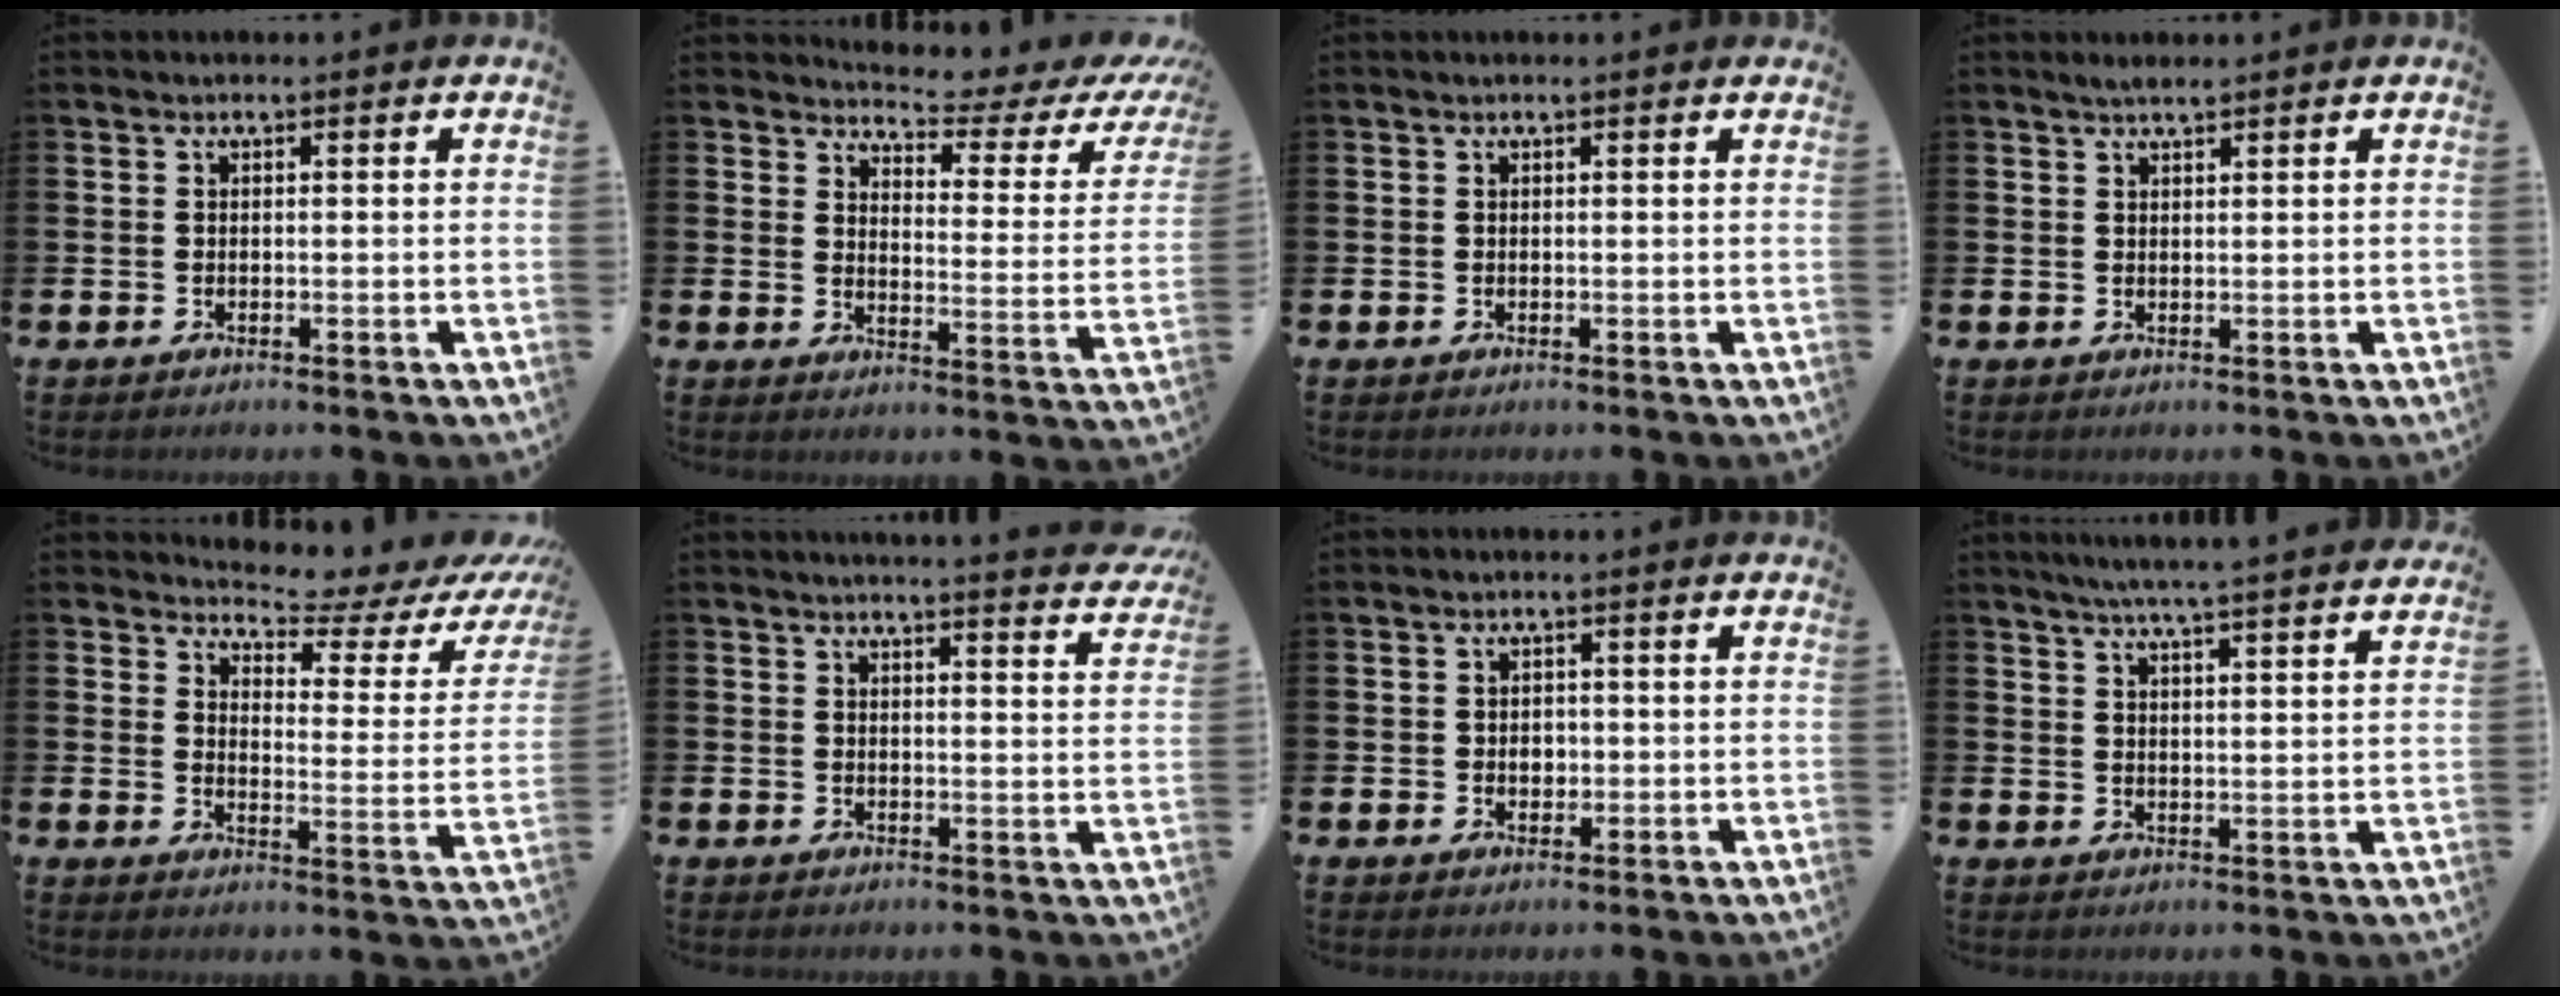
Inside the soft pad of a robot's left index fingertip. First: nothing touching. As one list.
[{"total": 4.0, "force": [3.7, 1.0, 1.3], "torque": [-0.030, -0.038, 0.051]}, {"total": 0.0}, {"total": 1.5, "force": [1.4, 0.3, 0.6], "torque": [-0.005, 0.000, 0.023]}, {"total": 5.1, "force": [4.9, 1.1, 1.2], "torque": [-0.034, -0.046, 0.076]}, {"total": 3.8, "force": [3.7, -0.4, 0.5], "torque": [-0.004, -0.030, 0.061]}, {"total": 1.8, "force": [0.0, 1.5, 1.0], "torque": [-0.005, 0.002, -0.006]}, {"total": 5.6, "force": [5.3, -0.9, 1.4], "torque": [-0.036, -0.033, 0.091]}]